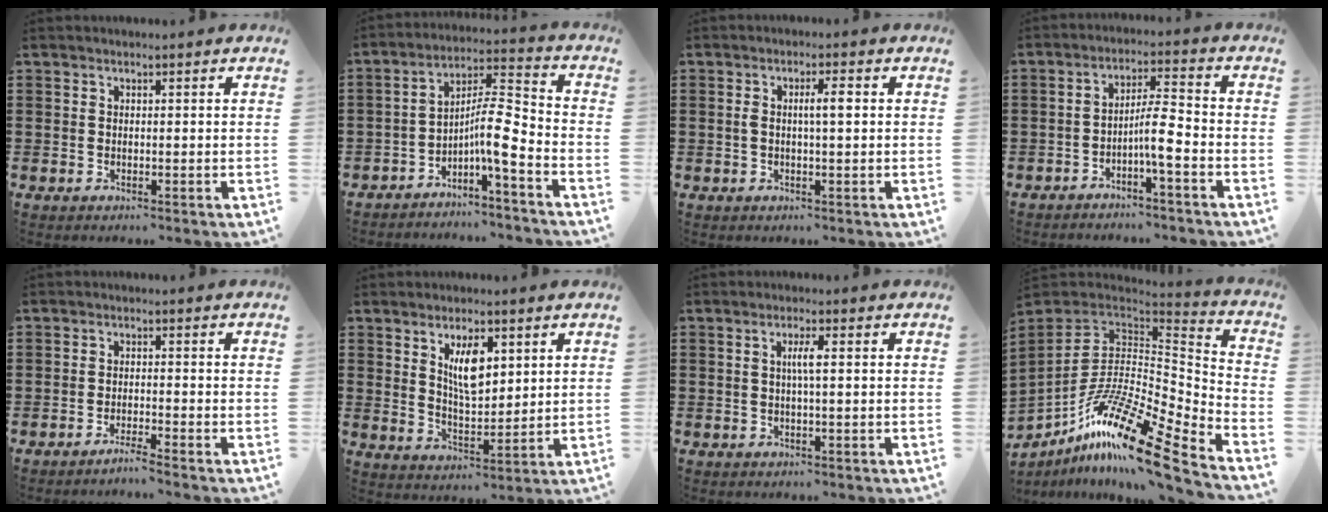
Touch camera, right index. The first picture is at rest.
{"total": 7.7, "force": [-3.4, 1.1, 6.8], "torque": [-0.121, -0.013, -0.067]}
{"total": 3.2, "force": [0.3, 0.6, 3.1], "torque": [-0.059, 0.002, 0.002]}
{"total": 5.8, "force": [-2.4, 0.5, 5.2], "torque": [-0.092, 0.004, -0.046]}
{"total": 1.7, "force": [-1.6, -0.4, 0.4], "torque": [-0.010, 0.001, -0.031]}
{"total": 6.5, "force": [2.8, 2.5, 5.2], "torque": [-0.095, 0.000, 0.045]}
{"total": 2.4, "force": [0.1, 0.1, 2.4], "torque": [-0.046, -0.002, -0.001]}
{"total": 17.7, "force": [-11.4, 3.8, 13.0], "torque": [-0.265, 0.014, -0.214]}